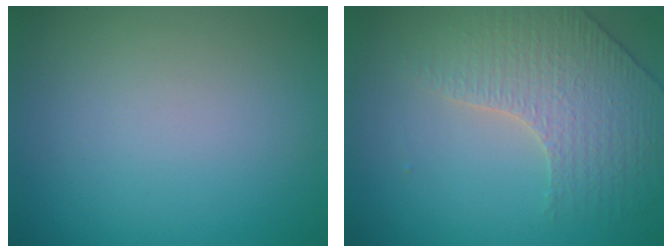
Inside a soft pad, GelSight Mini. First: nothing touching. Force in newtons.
{"total": 3.9, "press": 3.5, "slide": 1.7}